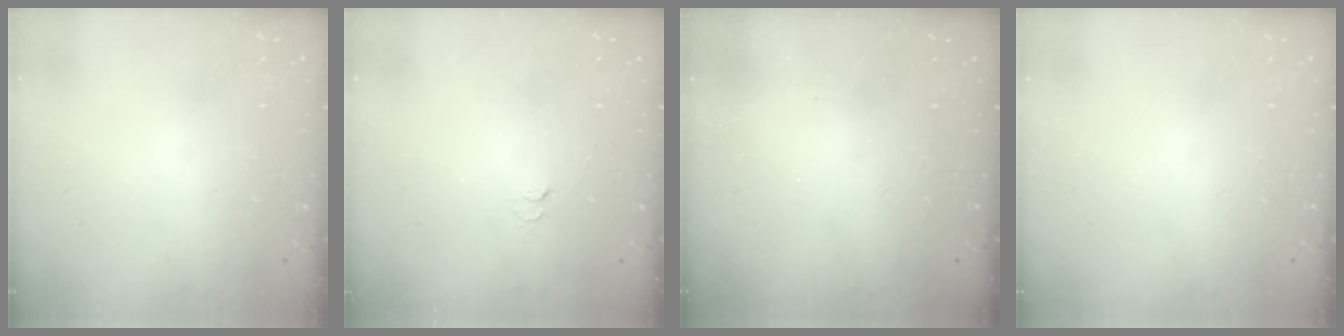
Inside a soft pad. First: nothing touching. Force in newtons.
{"total": 2.9, "press": 2.9, "slide": 0.3}
{"total": 2.5, "press": 2.4, "slide": 0.8}
{"total": 0.0}